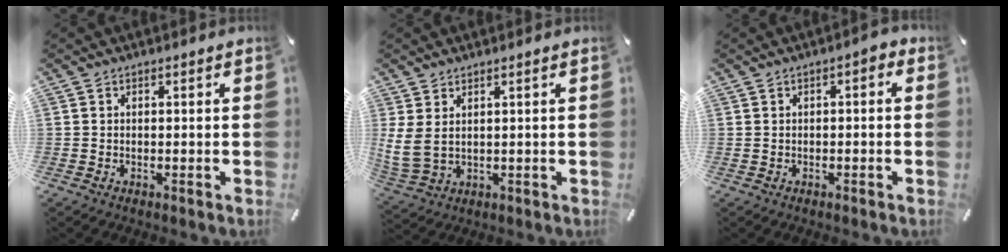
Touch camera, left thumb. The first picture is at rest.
{"total": 5.5, "force": [2.5, 2.9, 3.9], "torque": [-0.097, -0.014, 0.047]}
{"total": 2.4, "force": [-0.7, 0.9, 2.1], "torque": [-0.036, 0.008, -0.014]}